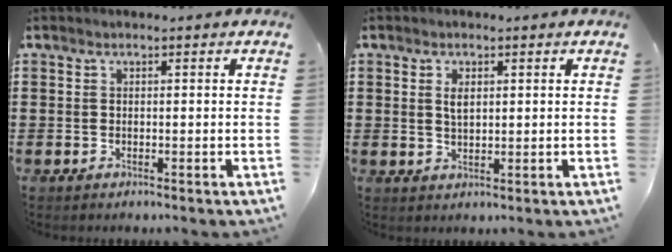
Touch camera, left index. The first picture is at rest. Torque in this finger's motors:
{"motor_torque": [0.32, 0.12, 0.17, 0.09]}